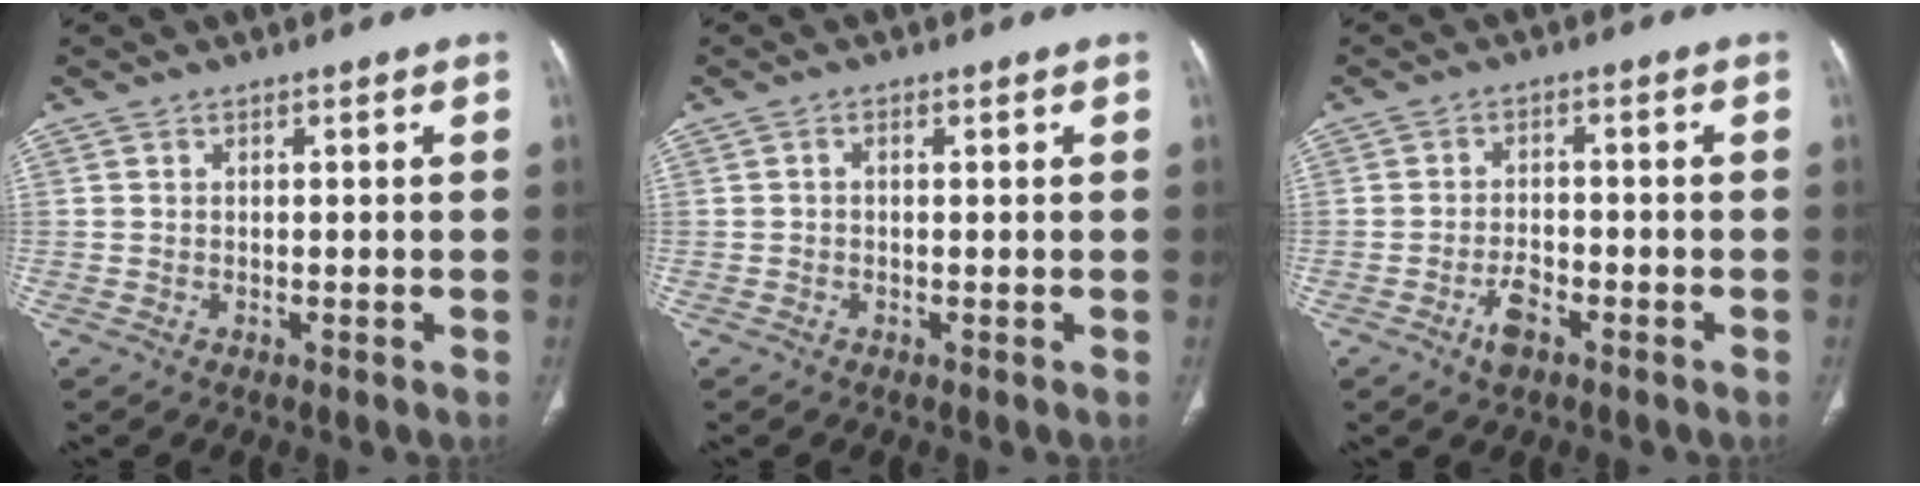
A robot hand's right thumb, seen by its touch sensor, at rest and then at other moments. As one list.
[{"total": 0.7, "force": [0.1, 0.3, 0.6], "torque": [-0.011, 0.003, -0.001]}, {"total": 4.0, "force": [-2.3, 1.9, 2.6], "torque": [-0.046, 0.014, -0.040]}]